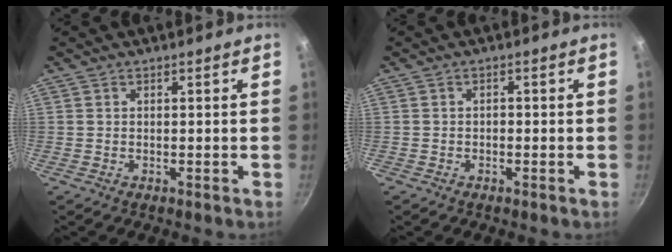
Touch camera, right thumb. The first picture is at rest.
{"total": 1.0, "force": [-0.5, 0.8, 0.5], "torque": [-0.007, 0.005, -0.007]}